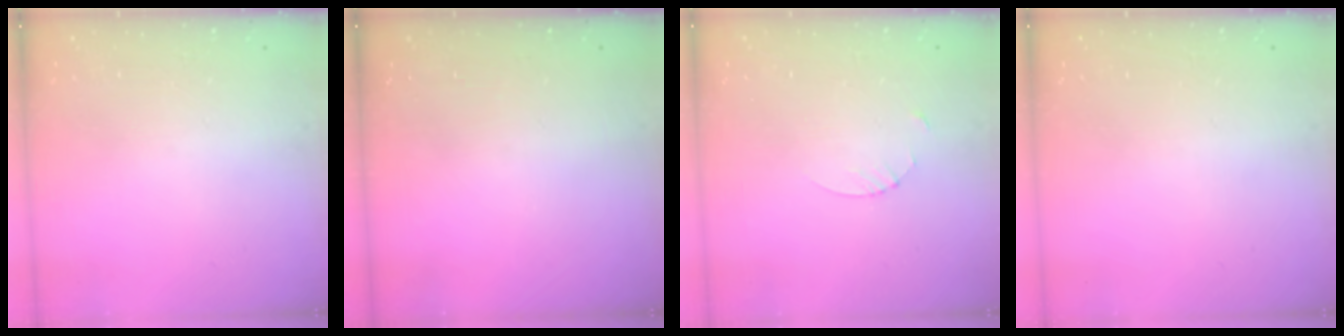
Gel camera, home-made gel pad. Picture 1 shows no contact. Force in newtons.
{"total": 0.0}
{"total": 2.7, "press": 2.7, "slide": 0.3}
{"total": 0.0}